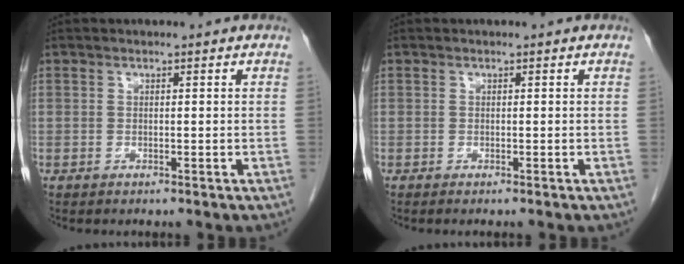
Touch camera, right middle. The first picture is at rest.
{"total": 0.9, "force": [-0.8, 0.0, 0.4], "torque": [-0.002, 0.001, -0.009]}